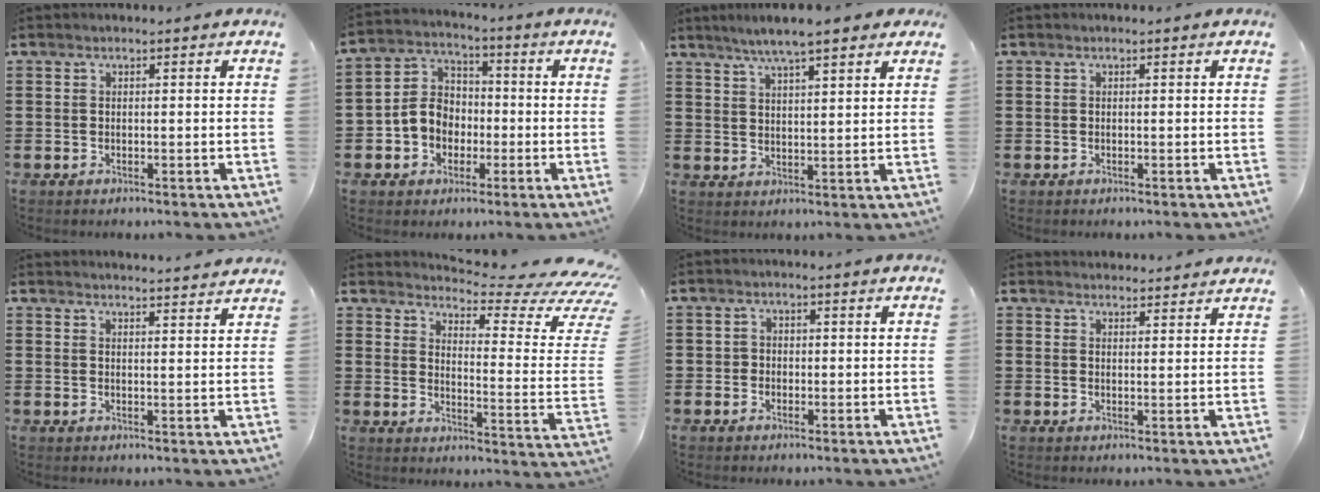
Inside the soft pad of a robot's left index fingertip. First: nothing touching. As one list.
[{"total": 6.4, "force": [-1.7, 5.6, 2.5], "torque": [-0.075, 0.017, -0.038]}, {"total": 5.8, "force": [4.7, 0.6, 3.4], "torque": [-0.078, -0.005, 0.082]}, {"total": 0.0}, {"total": 2.7, "force": [2.6, -0.5, 0.1], "torque": [-0.010, -0.014, 0.048]}, {"total": 5.8, "force": [5.0, 0.5, 3.0], "torque": [-0.052, -0.058, 0.076]}, {"total": 1.2, "force": [-0.2, 1.2, 0.2], "torque": [-0.008, 0.004, -0.006]}, {"total": 2.4, "force": [2.3, 0.2, -0.2], "torque": [-0.003, -0.007, 0.045]}]